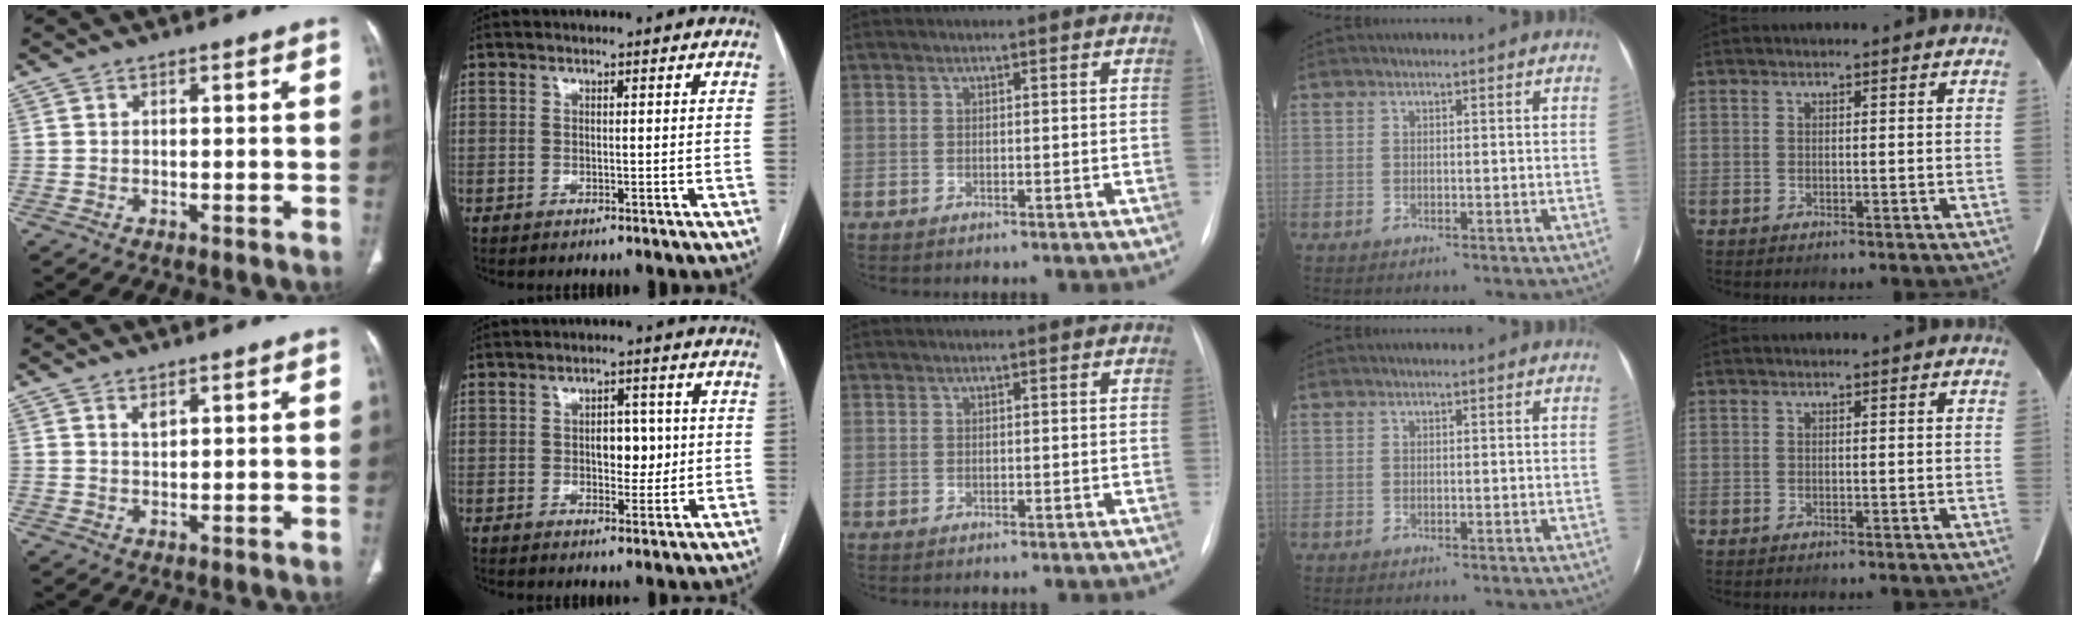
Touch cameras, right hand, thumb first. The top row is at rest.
{"thumb": {"total": 1.6, "force": [1.0, 0.7, 0.9], "torque": [-0.011, -0.008, 0.021]}, "index": {"total": 5.0, "force": [0.2, 2.8, 4.1], "torque": [-0.052, 0.007, 0.006]}}